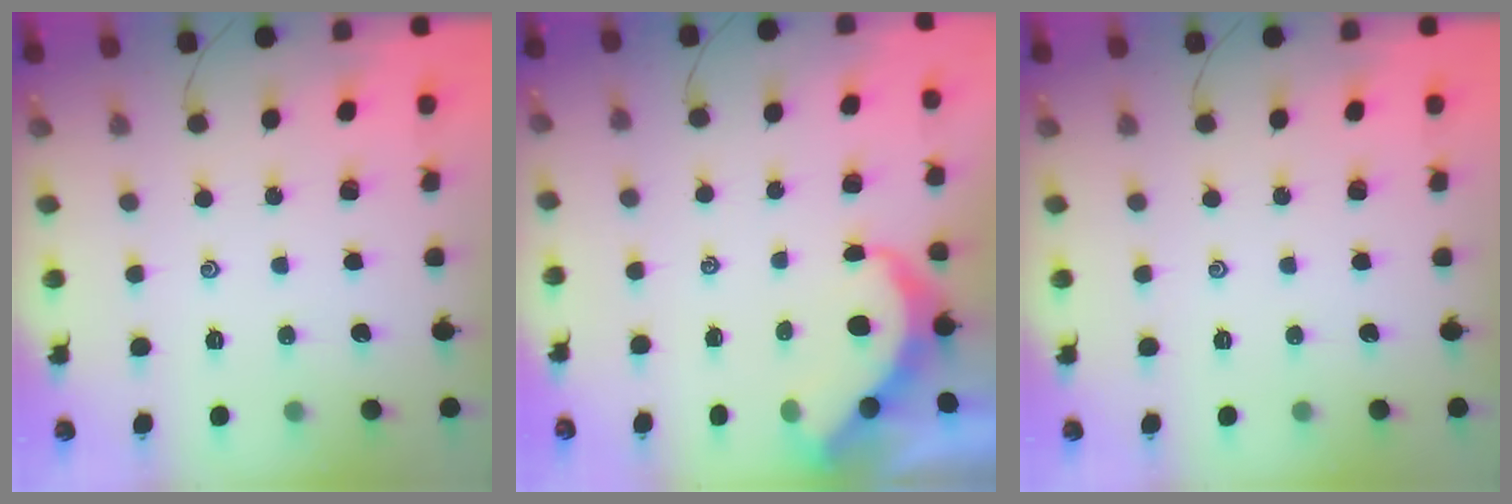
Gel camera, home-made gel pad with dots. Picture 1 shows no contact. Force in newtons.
{"total": 5.4, "press": 5.4, "slide": 0.1}
{"total": 0.0}